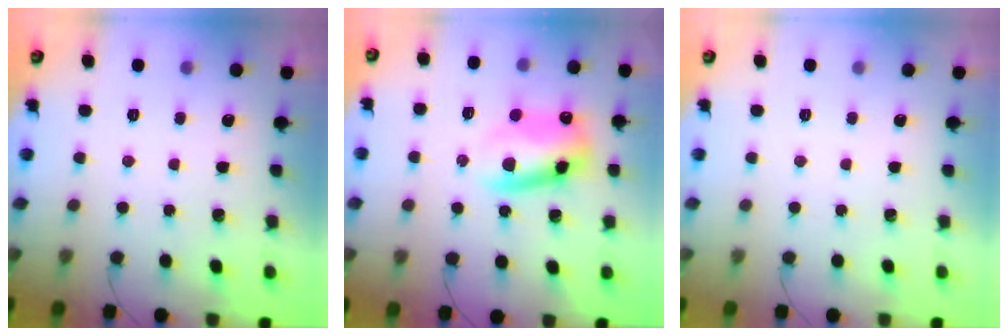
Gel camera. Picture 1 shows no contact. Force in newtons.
{"total": 10.9, "press": 10.7, "slide": 2.1}
{"total": 0.0}